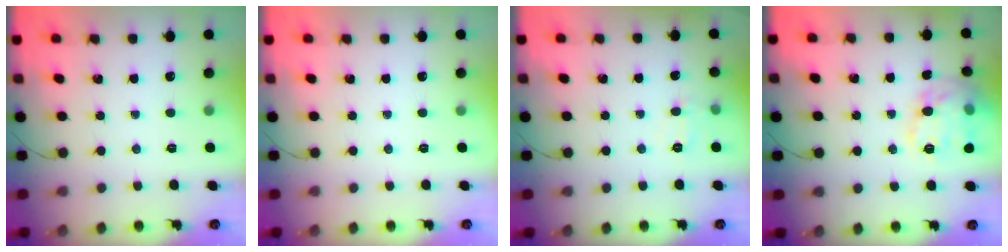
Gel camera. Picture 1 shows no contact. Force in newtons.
{"total": 0.0}
{"total": 6.0, "press": 5.8, "slide": 1.4}
{"total": 15.1, "press": 15.1, "slide": 0.7}